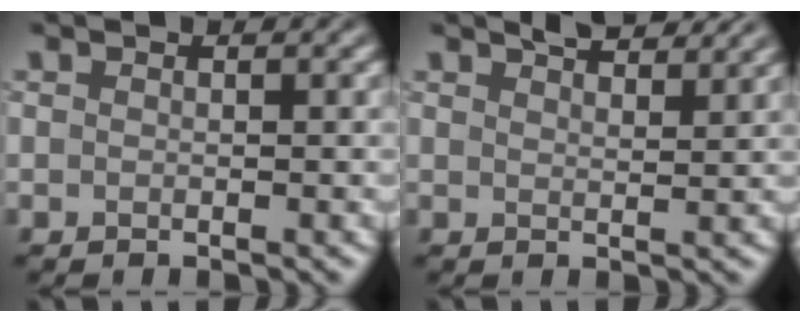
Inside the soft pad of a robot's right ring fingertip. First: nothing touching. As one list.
[{"total": 3.2, "force": [2.8, 0.6, 1.4], "torque": [-0.015, 0.002, 0.042]}]